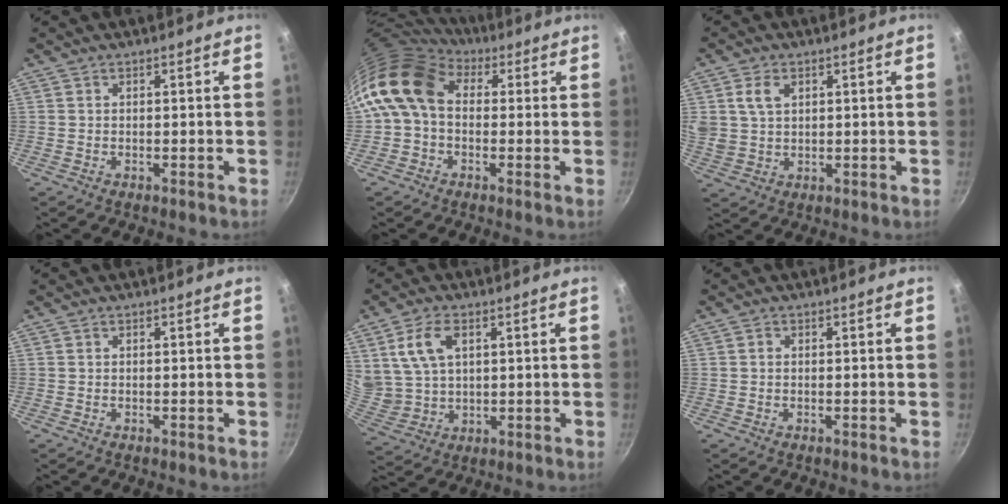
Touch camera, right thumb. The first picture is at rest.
{"total": 11.7, "force": [1.7, 8.8, 7.6], "torque": [-0.124, 0.014, 0.008]}
{"total": 6.2, "force": [2.3, 4.3, 3.8], "torque": [-0.064, -0.002, 0.047]}
{"total": 0.0}
{"total": 10.0, "force": [3.6, 6.5, 6.7], "torque": [-0.116, -0.013, 0.081]}
{"total": 0.6, "force": [0.1, 0.5, 0.3], "torque": [-0.003, 0.004, -0.001]}